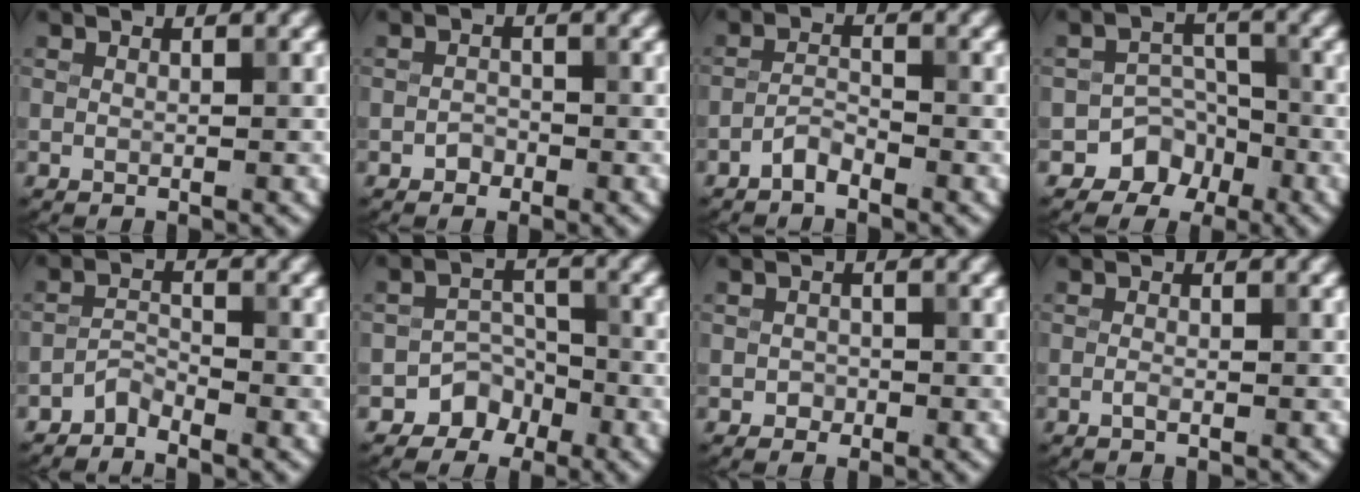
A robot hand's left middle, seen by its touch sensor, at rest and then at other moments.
{"total": 1.0, "force": [-0.7, 0.7, 0.3], "torque": [-0.002, 0.002, -0.013]}
{"total": 1.7, "force": [-1.4, 0.5, 0.8], "torque": [-0.017, 0.007, -0.032]}
{"total": 4.1, "force": [-2.6, 3.1, 0.7], "torque": [0.007, 0.009, -0.038]}
{"total": 1.6, "force": [-1.5, 0.4, 0.4], "torque": [-0.005, 0.009, -0.034]}
{"total": 3.2, "force": [-2.2, 2.3, 0.5], "torque": [0.009, 0.011, -0.034]}
{"total": 0.9, "force": [-0.4, 0.8, 0.2], "torque": [0.003, -0.003, -0.007]}
{"total": 0.6, "force": [-0.3, 0.2, 0.5], "torque": [-0.013, -0.001, -0.007]}